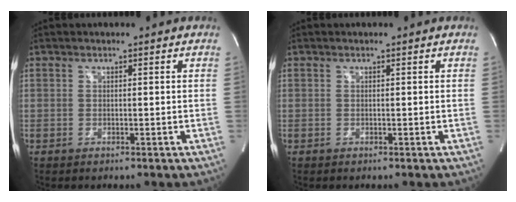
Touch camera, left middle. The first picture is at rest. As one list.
[{"total": 0.0}]